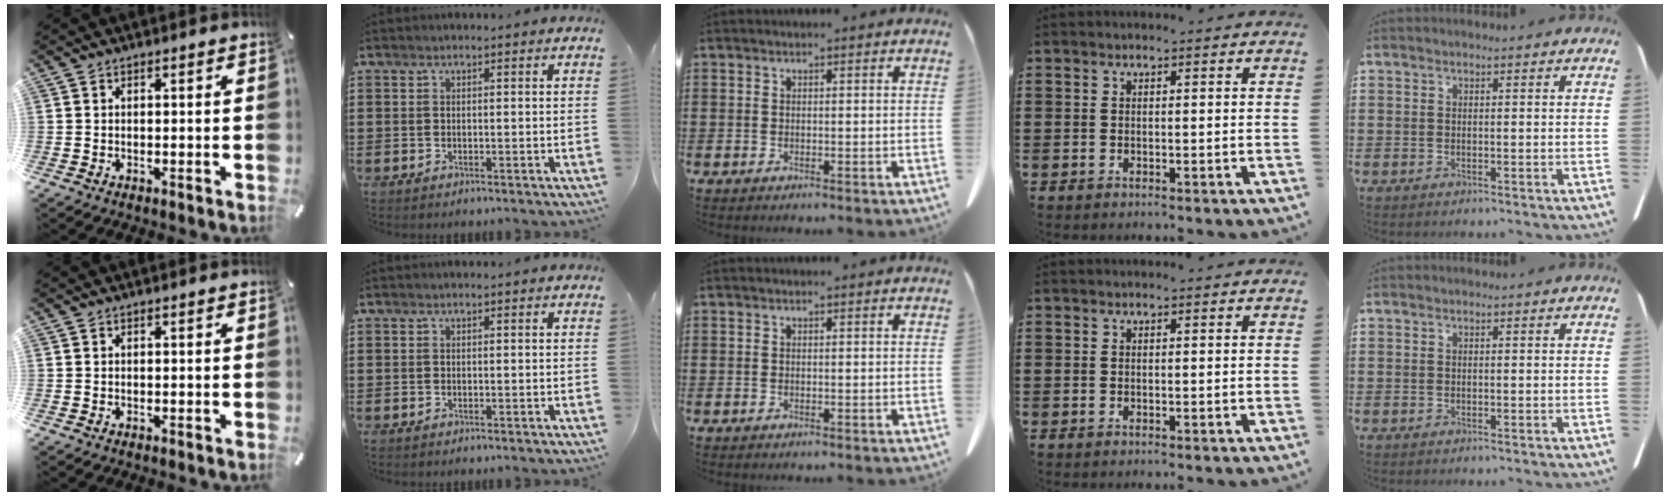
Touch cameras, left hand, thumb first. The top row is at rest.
{}